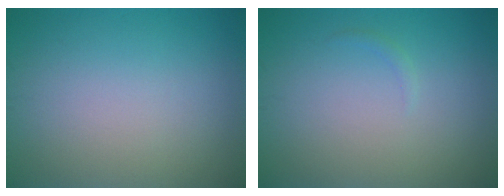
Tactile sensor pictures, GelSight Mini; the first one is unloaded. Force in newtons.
{"total": 0.5, "press": 0.5, "slide": 0.1}